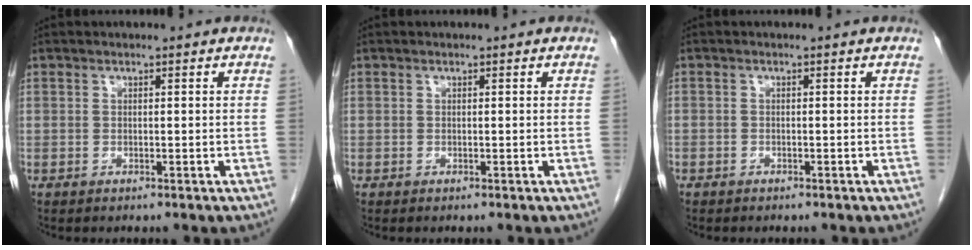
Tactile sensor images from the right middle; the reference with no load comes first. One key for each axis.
{"total": 0.0}
{"total": 0.7, "fx": -0.5, "fy": 0.4, "fz": 0.1, "tx": -0.005, "ty": 0.003, "tz": -0.010}